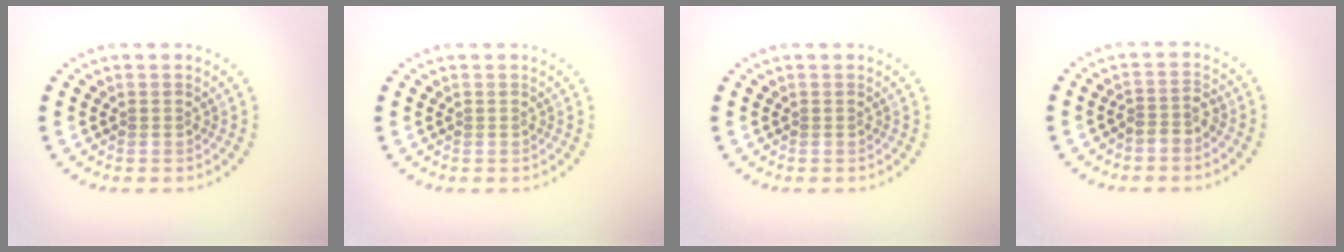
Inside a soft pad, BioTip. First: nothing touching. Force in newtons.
{"total": 0.0}
{"total": 0.0}
{"total": 1.7, "press": 1.3, "slide": 1.2}